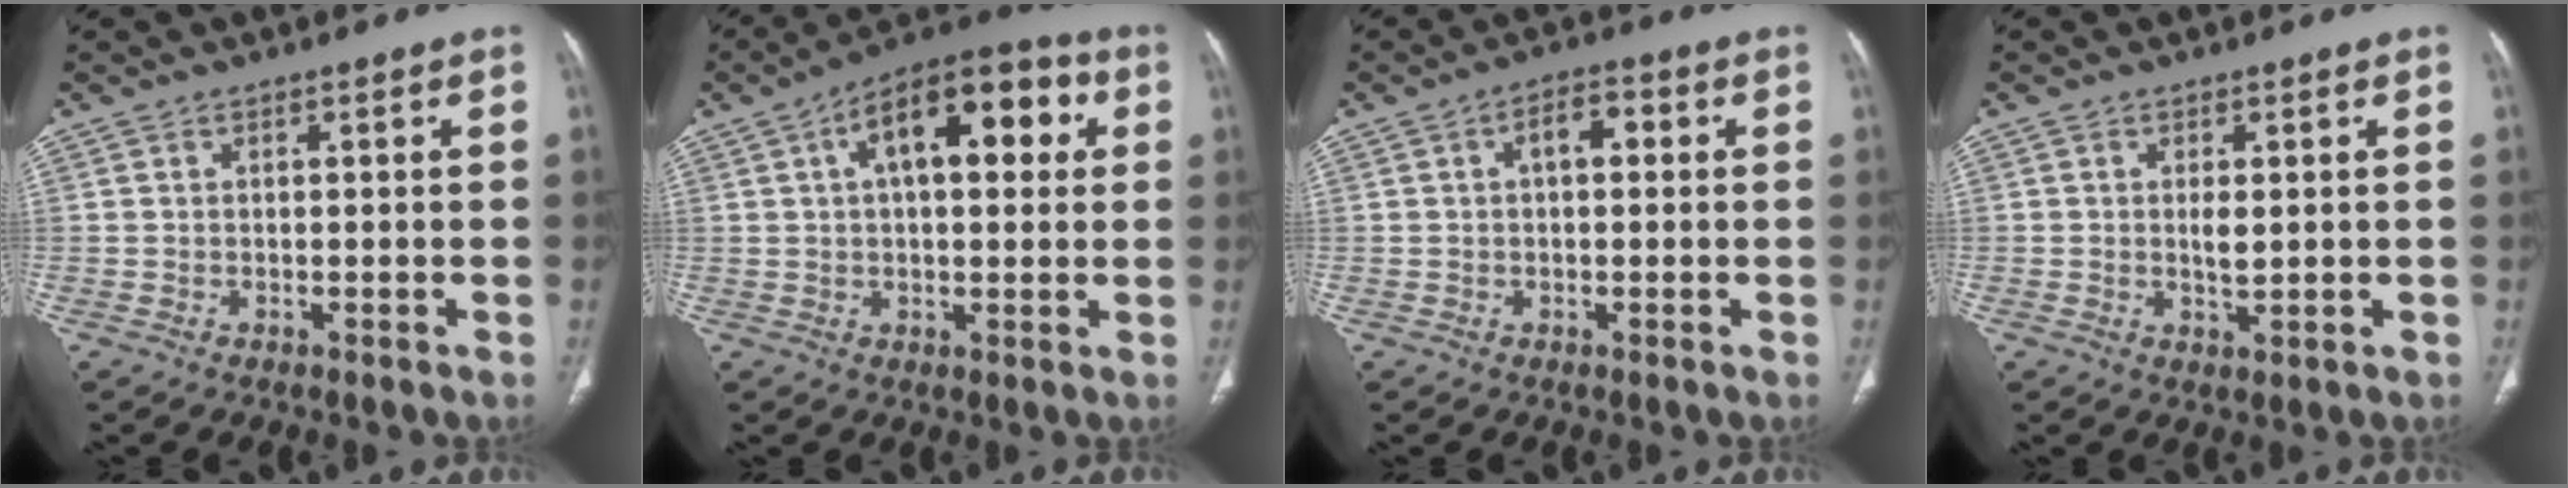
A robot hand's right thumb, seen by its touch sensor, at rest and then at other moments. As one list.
[{"total": 16.0, "force": [4.6, 7.7, 13.3], "torque": [-0.167, 0.028, 0.061]}, {"total": 4.5, "force": [0.8, 2.4, 3.7], "torque": [-0.052, 0.016, 0.006]}, {"total": 2.5, "force": [0.3, 1.0, 2.3], "torque": [-0.041, -0.005, 0.007]}]